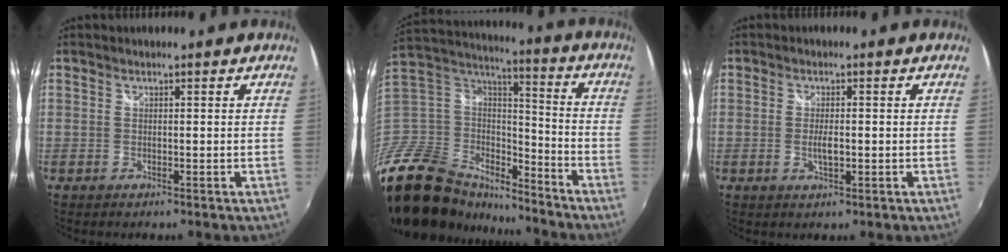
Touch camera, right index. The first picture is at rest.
{"total": 27.7, "force": [-19.9, 14.5, 12.8], "torque": [-0.295, 0.012, -0.330]}
{"total": 2.8, "force": [-0.4, 1.0, 2.6], "torque": [-0.046, -0.005, -0.005]}